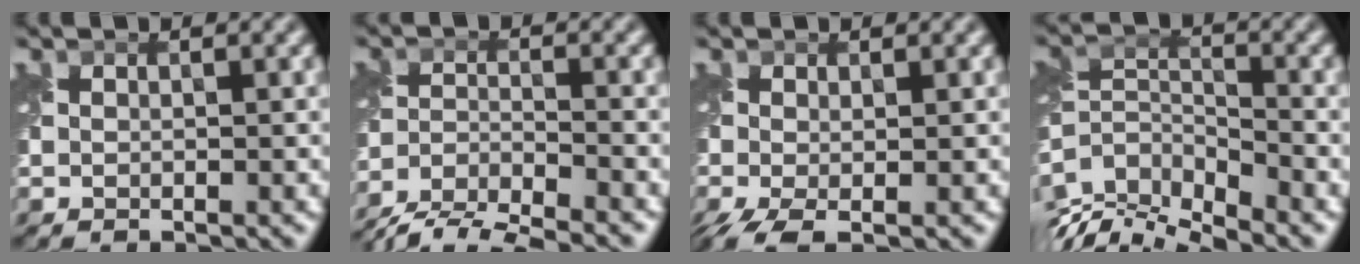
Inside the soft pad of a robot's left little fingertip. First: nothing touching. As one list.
[{"total": 7.7, "force": [-7.3, 1.4, 2.2], "torque": [-0.052, -0.027, -0.124]}, {"total": 3.1, "force": [-1.4, 0.9, 2.5], "torque": [-0.062, -0.009, -0.030]}, {"total": 8.3, "force": [-6.0, 3.0, 4.8], "torque": [-0.106, -0.012, -0.112]}]